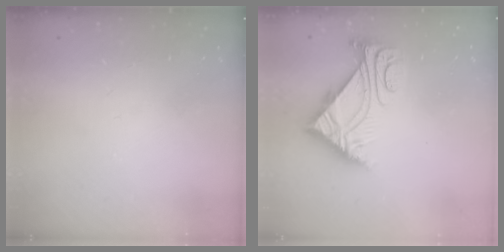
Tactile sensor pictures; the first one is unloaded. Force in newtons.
{"total": 7.3, "press": 7.2, "slide": 1.2}